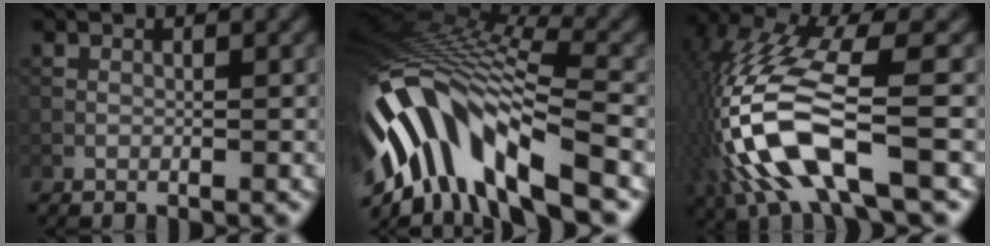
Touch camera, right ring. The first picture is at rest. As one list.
[{"total": 14.1, "force": [-5.8, 5.8, 11.5], "torque": [-0.233, 0.015, -0.100]}, {"total": 12.3, "force": [-4.1, 4.3, 10.8], "torque": [-0.243, -0.001, -0.078]}]